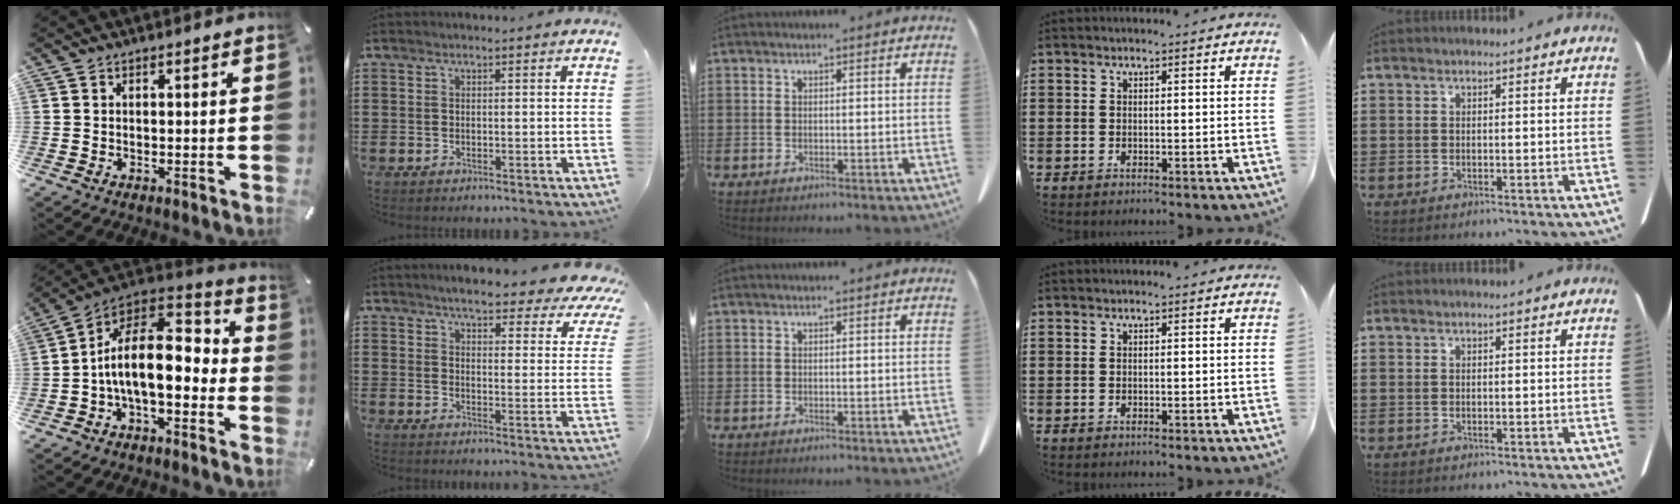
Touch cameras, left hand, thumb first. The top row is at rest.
{"thumb": {"total": 17.2, "force": [-1.8, 9.5, 14.3], "torque": [-0.254, 0.009, -0.028]}, "index": {"total": 5.6, "force": [5.1, 0.4, 2.3], "torque": [-0.057, -0.031, 0.085]}}